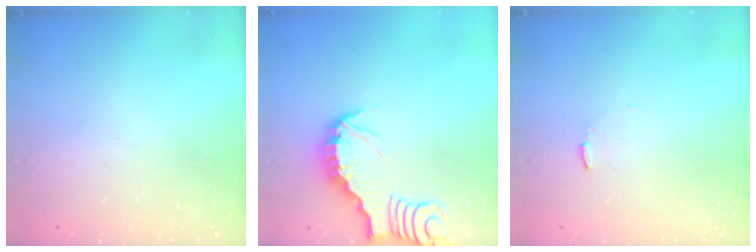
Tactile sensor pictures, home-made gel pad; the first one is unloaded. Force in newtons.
{"total": 3.2, "press": 3.2, "slide": 0.4}
{"total": 5.0, "press": 5.0, "slide": 0.4}